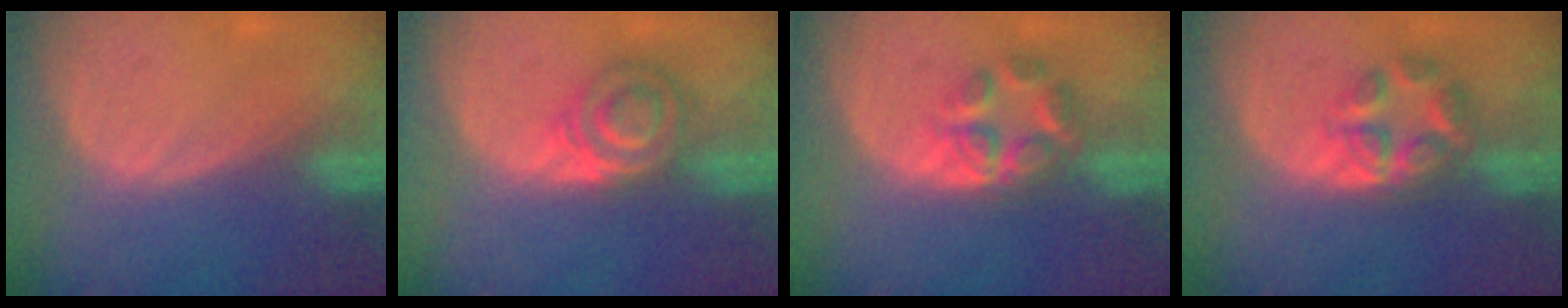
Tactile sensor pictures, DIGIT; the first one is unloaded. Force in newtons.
{"total": 5.8, "press": 5.7, "slide": 1.1}
{"total": 5.9, "press": 5.4, "slide": 2.2}
{"total": 5.9, "press": 5.5, "slide": 2.2}